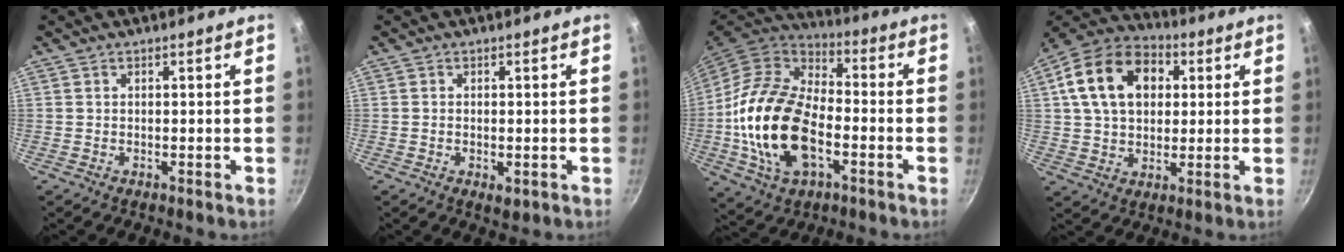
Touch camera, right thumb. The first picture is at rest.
{"total": 2.2, "force": [-0.5, 1.2, 1.8], "torque": [-0.027, -0.007, -0.006]}
{"total": 21.6, "force": [-4.2, 12.9, 16.8], "torque": [-0.307, 0.025, -0.083]}
{"total": 17.6, "force": [4.6, 12.5, 11.6], "torque": [-0.182, 0.019, 0.065]}